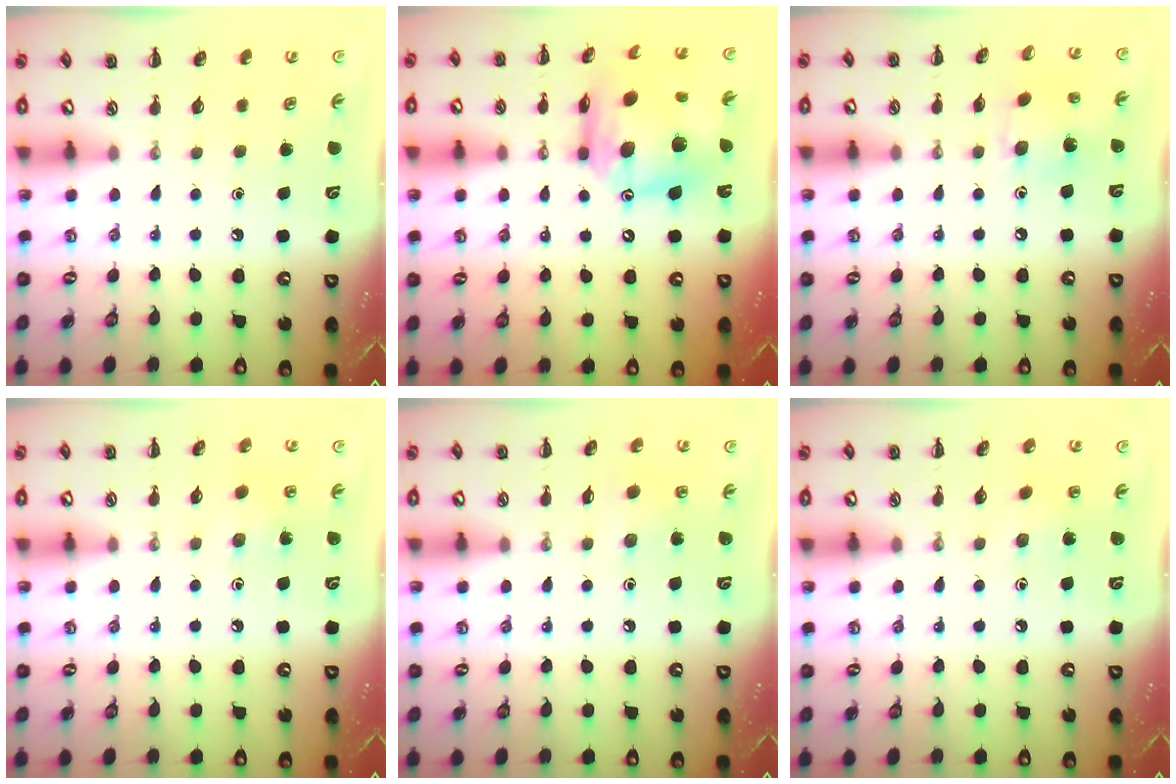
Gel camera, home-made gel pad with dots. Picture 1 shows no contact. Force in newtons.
{"total": 15.4, "press": 14.6, "slide": 5.0}
{"total": 4.8, "press": 4.7, "slide": 1.0}
{"total": 3.2, "press": 3.0, "slide": 0.9}
{"total": 2.3, "press": 2.2, "slide": 0.8}
{"total": 2.4, "press": 2.4, "slide": 0.4}